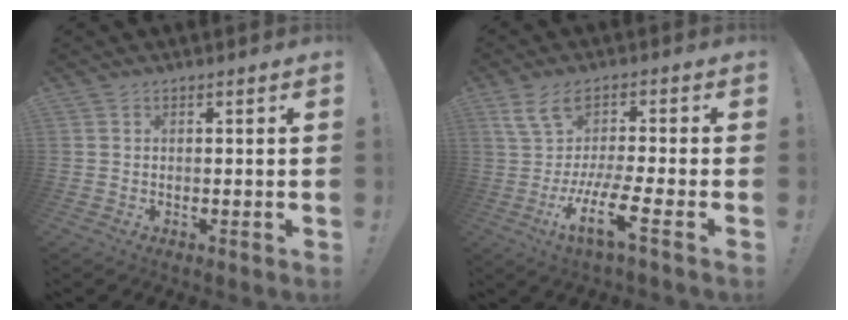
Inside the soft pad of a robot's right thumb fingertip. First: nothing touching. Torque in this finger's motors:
{"motor_torque": [0.12, 0.56, 1.41, -0.32, 0.22]}